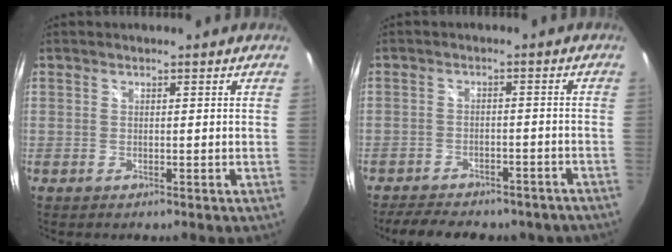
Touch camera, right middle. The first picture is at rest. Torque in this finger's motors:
{"motor_torque": [0.92, -1.19, 0.03, 0.05]}